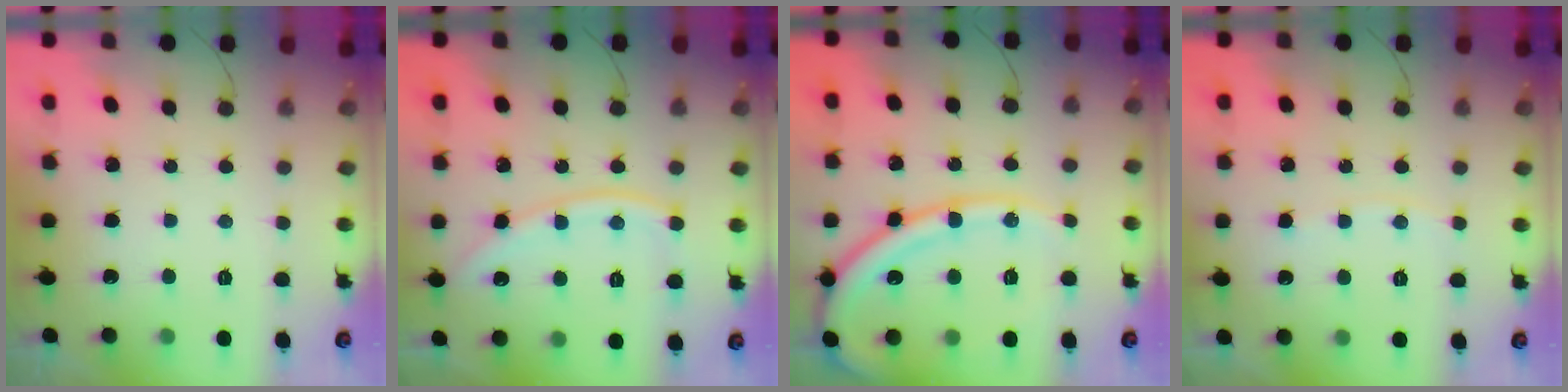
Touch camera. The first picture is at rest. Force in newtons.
{"total": 11.3, "press": 11.2, "slide": 1.5}
{"total": 16.6, "press": 16.5, "slide": 1.9}
{"total": 2.9, "press": 2.8, "slide": 0.4}